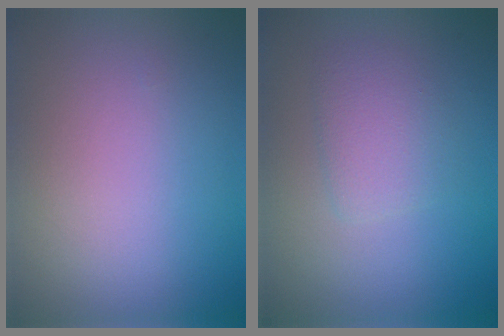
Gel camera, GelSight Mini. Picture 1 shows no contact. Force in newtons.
{"total": 2.1, "press": 2.1, "slide": 0.1}